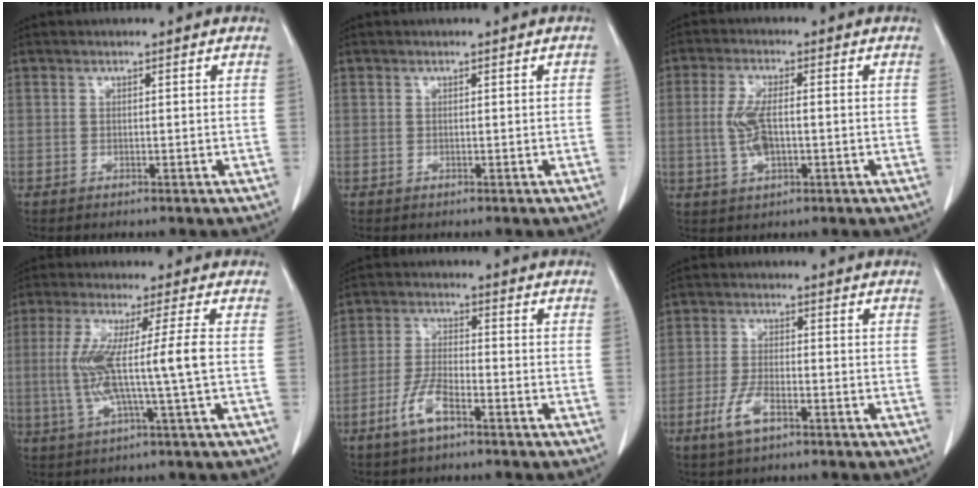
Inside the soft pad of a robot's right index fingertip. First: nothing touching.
{"total": 0.0}
{"total": 5.9, "force": [-0.5, 2.1, 5.6], "torque": [-0.125, 0.004, -0.006]}
{"total": 10.1, "force": [-0.3, -0.7, 10.1], "torque": [-0.212, 0.000, -0.006]}
{"total": 5.9, "force": [-3.4, 1.6, 4.6], "torque": [-0.099, -0.001, -0.065]}
{"total": 5.2, "force": [-2.7, 1.8, 4.1], "torque": [-0.087, -0.004, -0.049]}